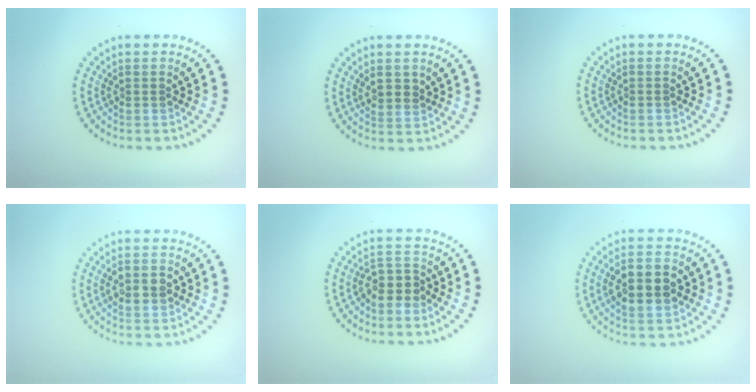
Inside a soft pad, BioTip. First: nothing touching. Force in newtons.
{"total": 1.3, "press": 1.2, "slide": 0.5}
{"total": 0.0}
{"total": 3.2, "press": 3.2, "slide": 0.5}
{"total": 2.4, "press": 2.2, "slide": 1.2}
{"total": 5.5, "press": 5.5, "slide": 0.3}